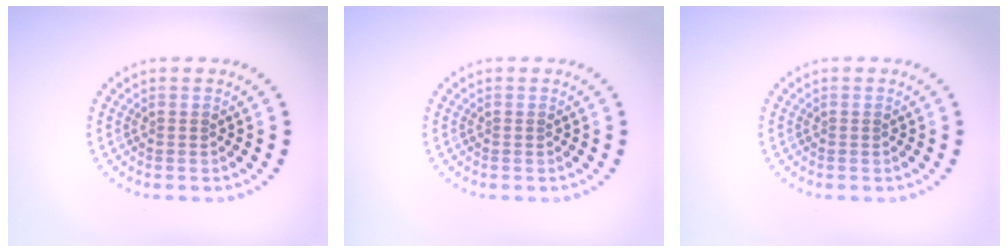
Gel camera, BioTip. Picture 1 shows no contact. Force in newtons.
{"total": 0.0}
{"total": 0.0}